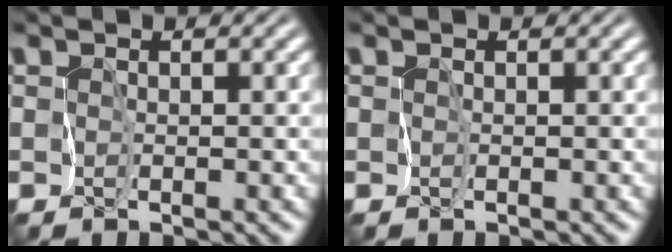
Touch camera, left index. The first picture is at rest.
{"total": 0.0}